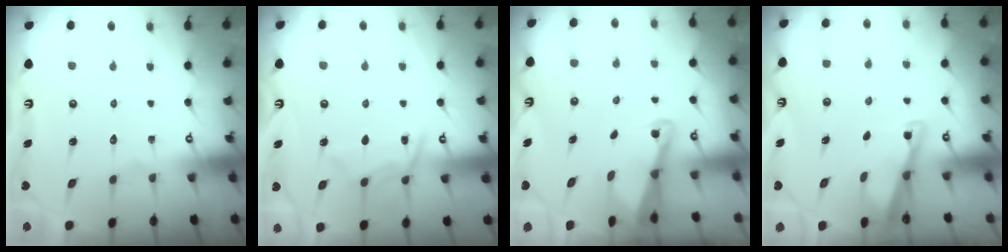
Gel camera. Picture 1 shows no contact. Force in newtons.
{"total": 8.9, "press": 8.9, "slide": 0.9}
{"total": 2.6, "press": 2.5, "slide": 0.6}
{"total": 2.9, "press": 2.9, "slide": 0.2}